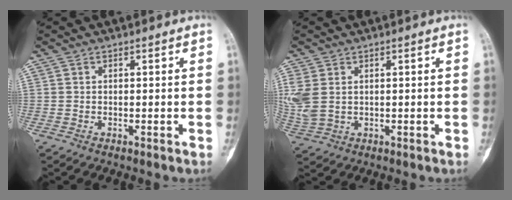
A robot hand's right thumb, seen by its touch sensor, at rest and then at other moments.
{"total": 7.1, "force": [1.3, 4.9, 5.0], "torque": [-0.139, 0.002, 0.039]}